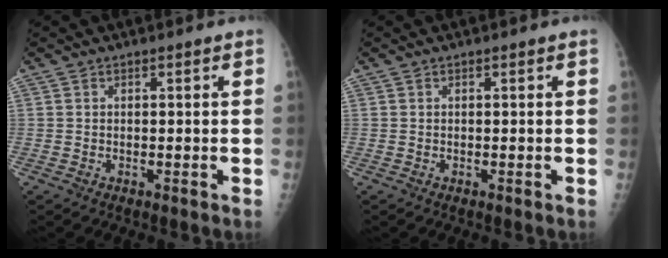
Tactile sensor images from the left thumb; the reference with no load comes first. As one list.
[{"total": 0.0}]